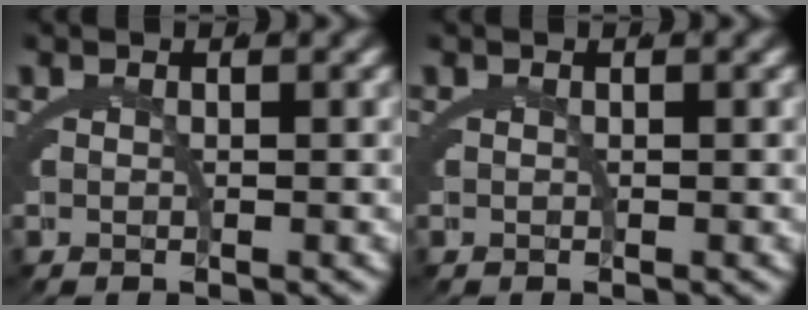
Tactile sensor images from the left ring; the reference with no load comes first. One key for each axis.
{"total": 0.0}